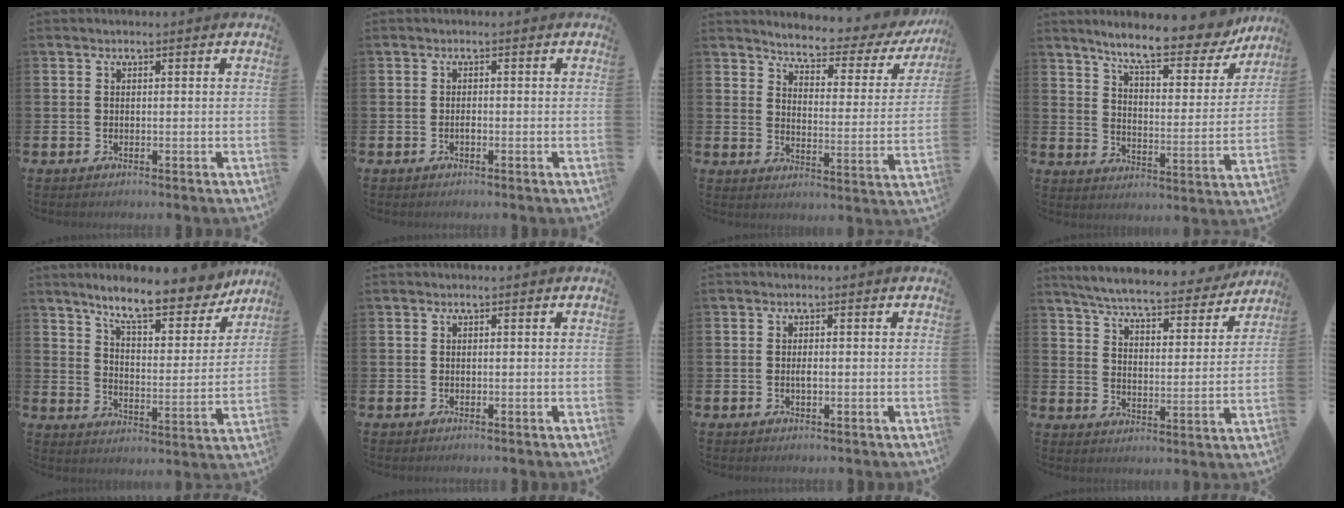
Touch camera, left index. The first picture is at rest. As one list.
[{"total": 0.5, "force": [-0.3, 0.2, 0.4], "torque": [-0.008, -0.003, -0.006]}, {"total": 4.3, "force": [4.1, 0.8, 1.2], "torque": [-0.052, -0.034, 0.061]}, {"total": 9.3, "force": [8.2, 1.8, 4.1], "torque": [-0.101, -0.048, 0.138]}, {"total": 10.0, "force": [8.9, 2.0, 4.1], "torque": [-0.096, -0.054, 0.153]}, {"total": 0.0}, {"total": 1.0, "force": [-0.1, 0.3, 0.9], "torque": [-0.026, 0.004, -0.001]}, {"total": 6.4, "force": [6.1, 0.5, 1.9], "torque": [-0.061, -0.045, 0.099]}]